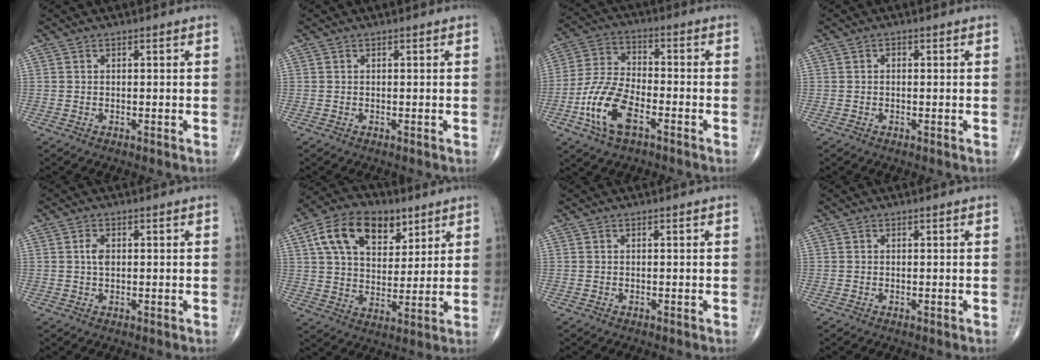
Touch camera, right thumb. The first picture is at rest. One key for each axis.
{"total": 0.0}
{"total": 12.6, "fx": -5.4, "fy": 5.9, "fz": 9.6, "tx": -0.203, "ty": 0.024, "tz": -0.105}
{"total": 0.6, "fx": -0.1, "fy": 0.5, "fz": 0.4, "tx": -0.002, "ty": 0.002, "tz": -0.008}
{"total": 2.2, "fx": 0.3, "fy": 1.4, "fz": 1.7, "tx": -0.033, "ty": 0.002, "tz": 0.003}
{"total": 15.9, "fx": 7.4, "fy": 9.8, "fz": 10.2, "tx": -0.146, "ty": -0.013, "tz": 0.130}
{"total": 0.0}
{"total": 0.0}